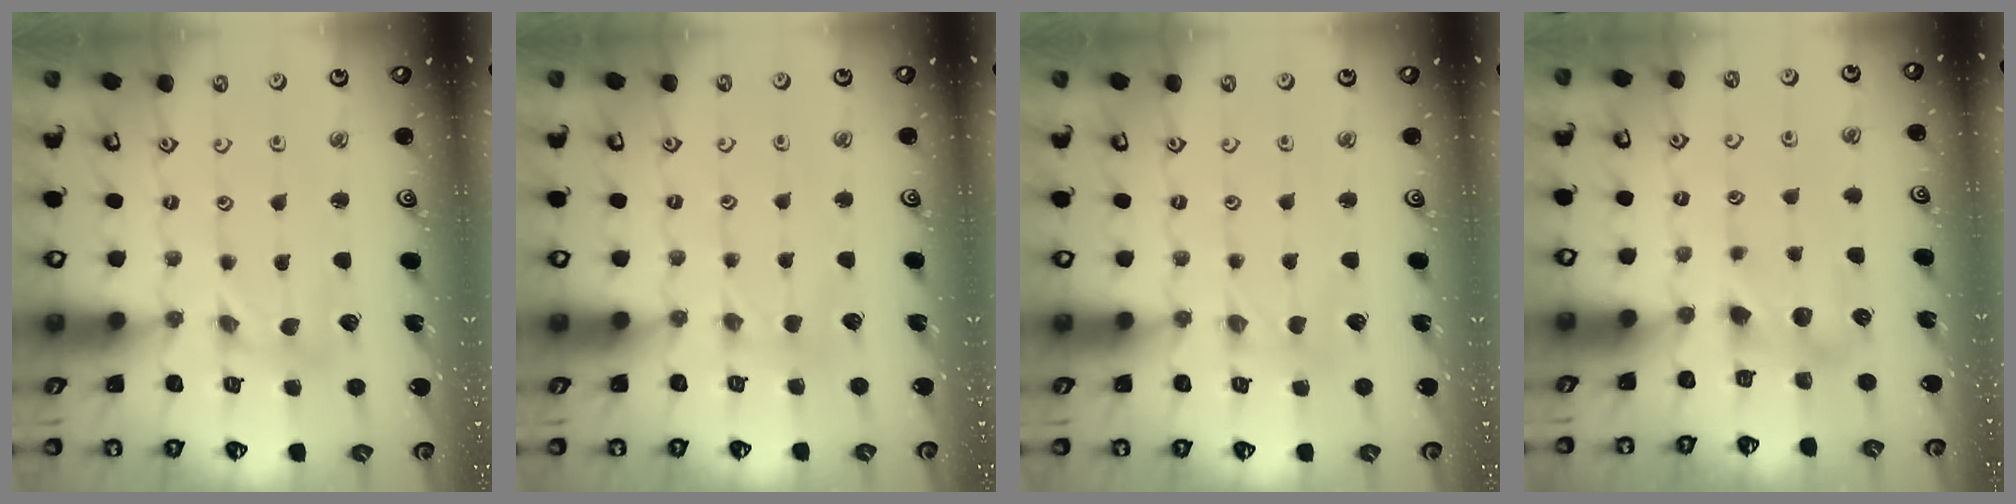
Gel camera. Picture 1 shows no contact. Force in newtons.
{"total": 1.7, "press": 1.7, "slide": 0.4}
{"total": 0.0}
{"total": 6.5, "press": 6.5, "slide": 0.6}